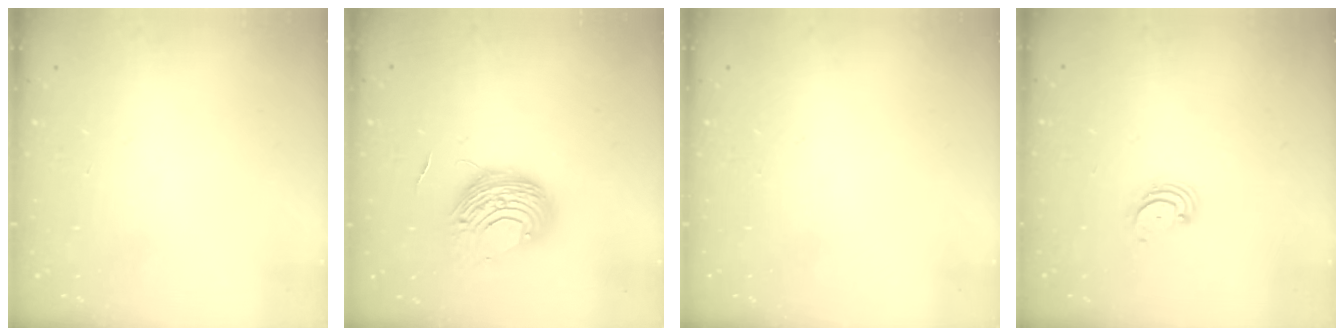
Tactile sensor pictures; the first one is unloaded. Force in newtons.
{"total": 11.0, "press": 11.0, "slide": 0.2}
{"total": 0.0}
{"total": 2.7, "press": 2.7, "slide": 0.3}